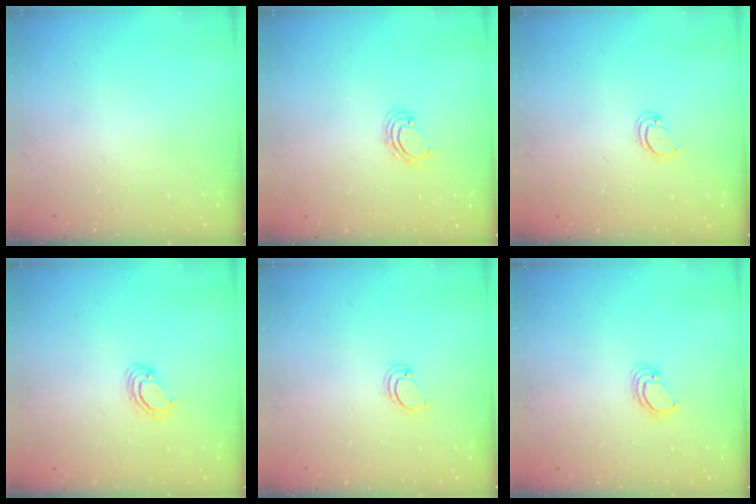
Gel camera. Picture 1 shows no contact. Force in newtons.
{"total": 2.0, "press": 2.0, "slide": 0.4}
{"total": 3.8, "press": 3.8, "slide": 0.3}
{"total": 3.2, "press": 3.2, "slide": 0.2}
{"total": 2.6, "press": 2.5, "slide": 0.5}
{"total": 3.1, "press": 3.1, "slide": 0.3}